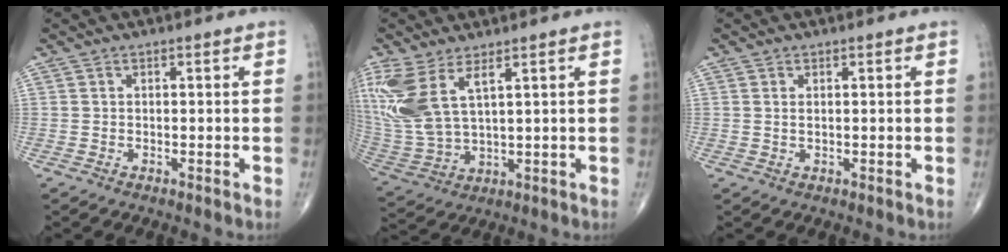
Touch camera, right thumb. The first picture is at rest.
{"total": 13.2, "force": [5.8, 5.3, 10.6], "torque": [-0.258, -0.023, 0.135]}
{"total": 0.6, "force": [0.3, 0.2, 0.5], "torque": [-0.013, 0.001, 0.007]}